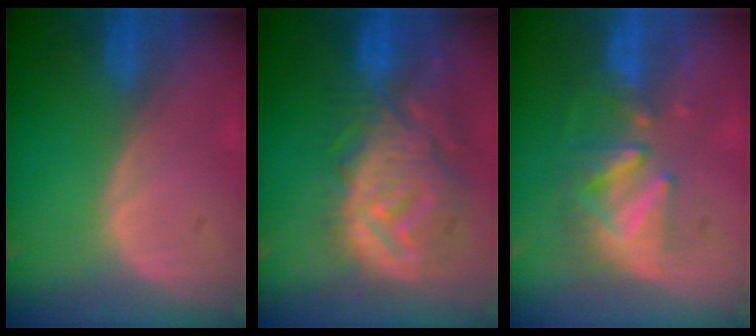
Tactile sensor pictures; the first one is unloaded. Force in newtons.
{"total": 12.4, "press": 11.1, "slide": 5.7}
{"total": 8.5, "press": 7.8, "slide": 3.4}